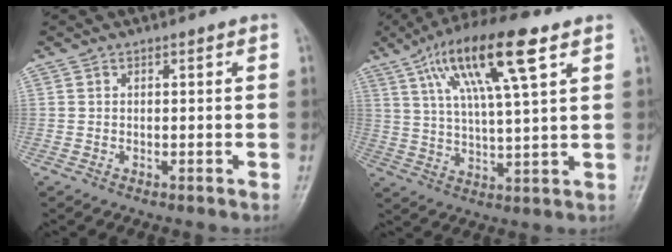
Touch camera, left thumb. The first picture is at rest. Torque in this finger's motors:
{"motor_torque": [0.74, 0.72, 1.69, -1.08, 0.50]}